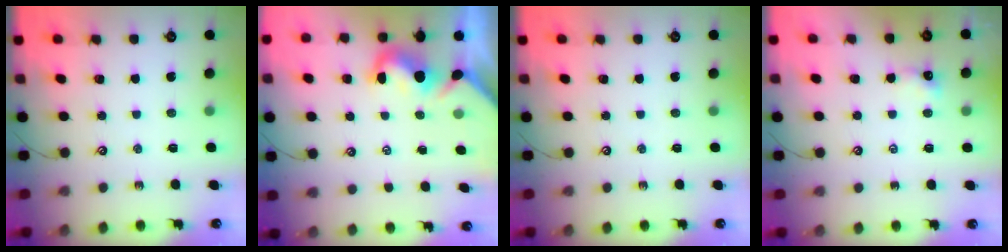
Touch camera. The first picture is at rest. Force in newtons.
{"total": 1.7, "press": 1.6, "slide": 0.6}
{"total": 0.0}
{"total": 0.8, "press": 0.8, "slide": 0.3}